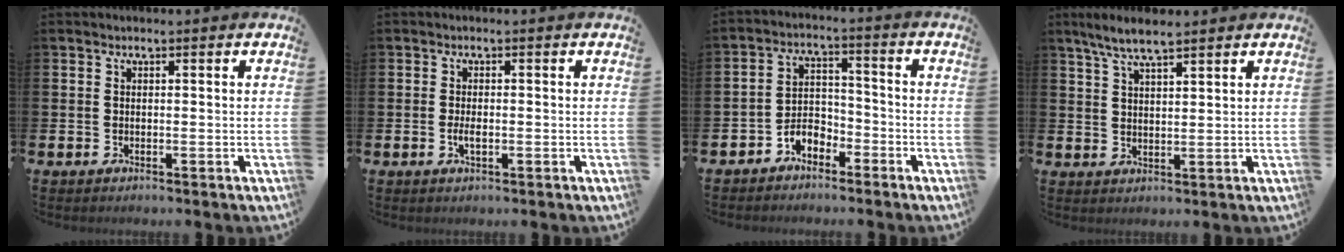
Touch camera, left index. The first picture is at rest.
{"total": 1.7, "force": [-0.3, 0.7, 1.5], "torque": [-0.029, 0.001, -0.006]}
{"total": 4.0, "force": [-3.1, 2.0, 1.4], "torque": [-0.028, 0.010, -0.064]}
{"total": 5.7, "force": [4.9, 1.0, 2.7], "torque": [-0.059, -0.012, 0.087]}